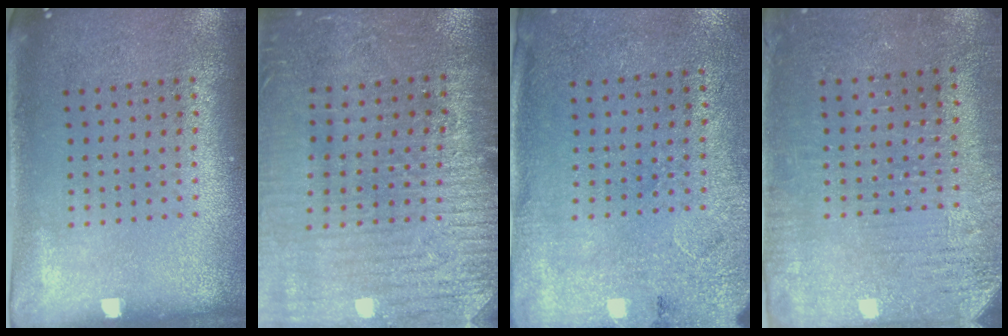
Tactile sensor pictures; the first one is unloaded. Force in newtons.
{"total": 3.1, "press": 3.1, "slide": 0.4}
{"total": 2.7, "press": 2.2, "slide": 1.6}
{"total": 3.0, "press": 2.8, "slide": 1.0}